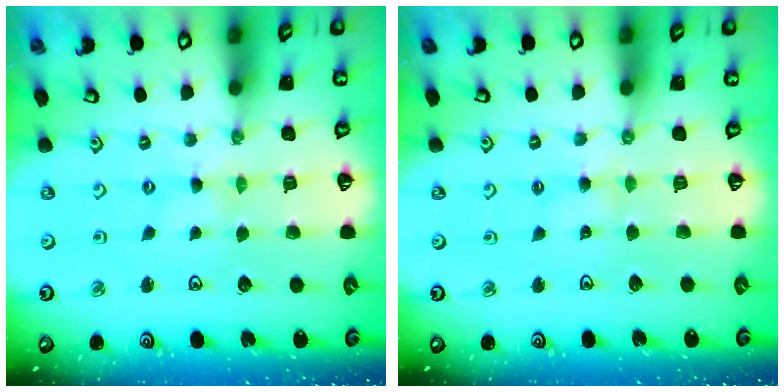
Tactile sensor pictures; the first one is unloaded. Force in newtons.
{"total": 2.5, "press": 2.5, "slide": 0.2}